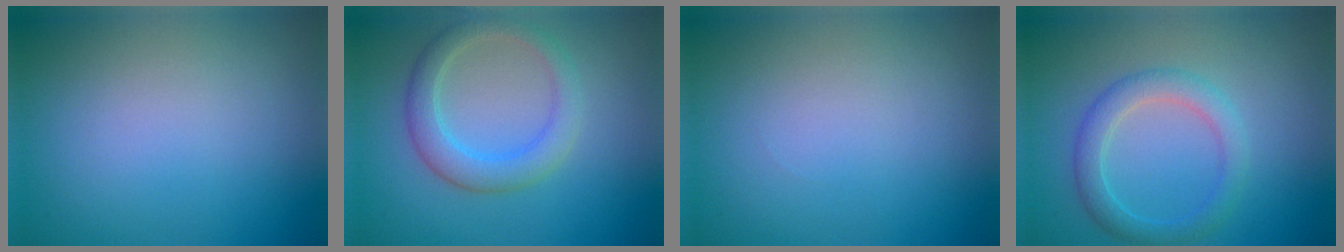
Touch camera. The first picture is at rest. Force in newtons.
{"total": 3.4, "press": 3.4, "slide": 0.3}
{"total": 0.0}
{"total": 3.0, "press": 3.0, "slide": 0.0}